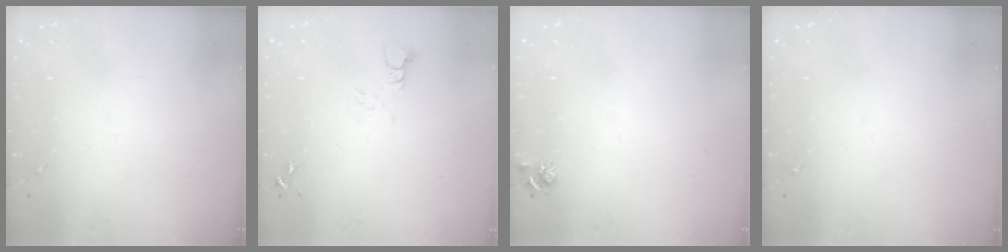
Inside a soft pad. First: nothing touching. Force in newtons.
{"total": 4.0, "press": 3.9, "slide": 0.3}
{"total": 4.8, "press": 4.7, "slide": 0.7}
{"total": 0.0}